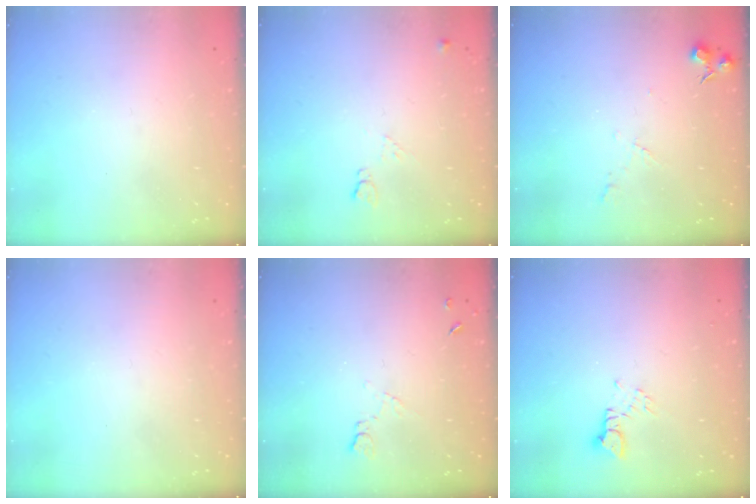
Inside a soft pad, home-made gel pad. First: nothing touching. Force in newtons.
{"total": 5.2, "press": 5.1, "slide": 1.2}
{"total": 5.5, "press": 5.5, "slide": 0.8}
{"total": 0.0}
{"total": 4.7, "press": 4.5, "slide": 1.1}
{"total": 2.4, "press": 2.4, "slide": 0.1}